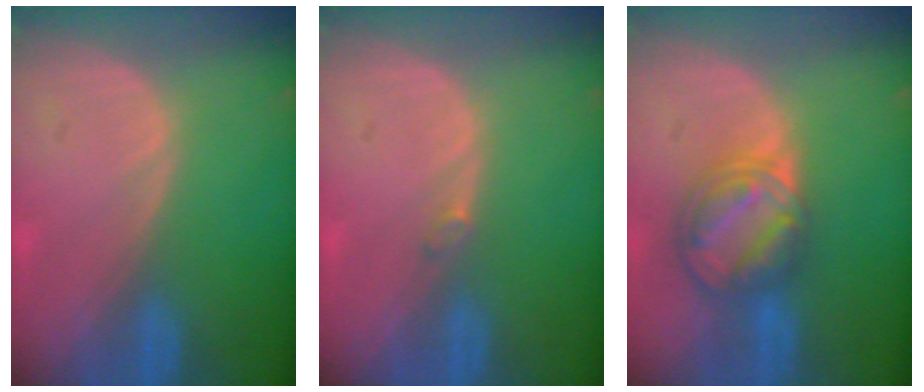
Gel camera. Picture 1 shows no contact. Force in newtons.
{"total": 0.6, "press": 0.6, "slide": 0.1}
{"total": 8.1, "press": 6.9, "slide": 4.1}